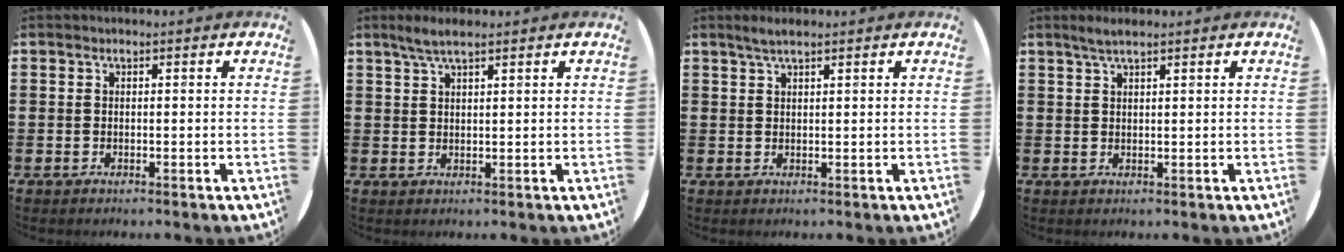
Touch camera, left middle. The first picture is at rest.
{"total": 2.8, "force": [2.2, 0.3, 1.8], "torque": [-0.038, 0.004, 0.038]}
{"total": 1.9, "force": [1.5, 0.1, 1.2], "torque": [-0.024, 0.003, 0.026]}
{"total": 2.0, "force": [1.6, 0.1, 1.2], "torque": [-0.026, 0.004, 0.028]}